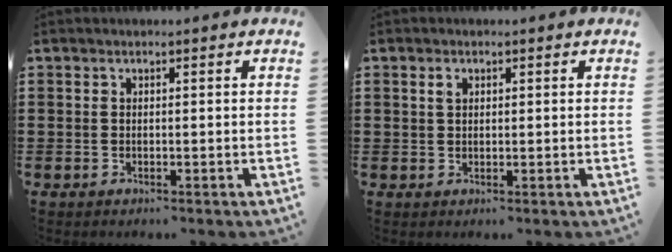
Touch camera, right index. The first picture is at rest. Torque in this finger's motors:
{"motor_torque": [0.82, 1.10, -0.17, -0.21]}